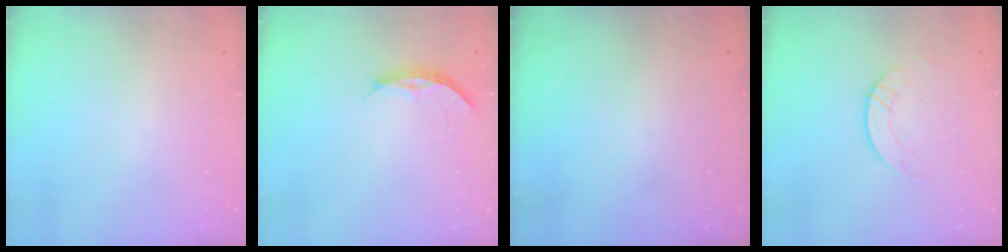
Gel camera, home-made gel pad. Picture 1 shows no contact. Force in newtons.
{"total": 3.9, "press": 3.9, "slide": 0.4}
{"total": 0.0}
{"total": 2.8, "press": 2.8, "slide": 0.2}